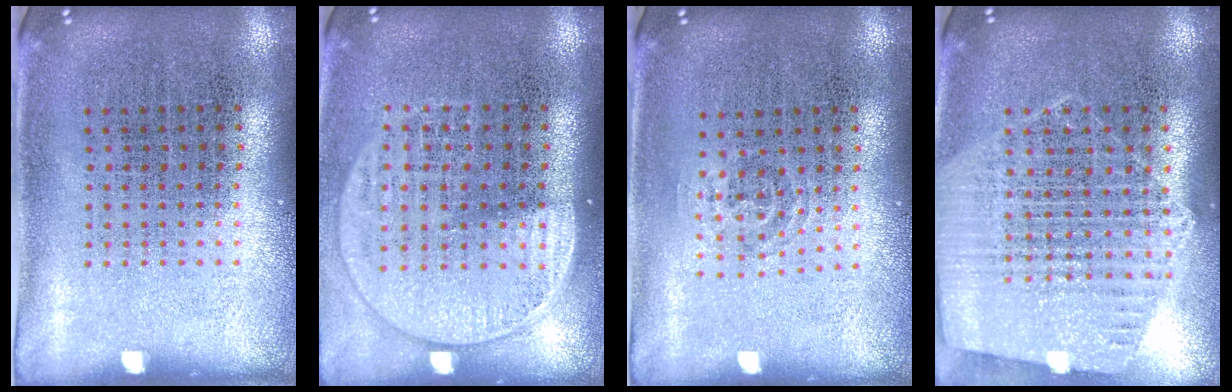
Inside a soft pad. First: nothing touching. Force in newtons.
{"total": 1.5, "press": 1.3, "slide": 0.8}
{"total": 0.9, "press": 0.6, "slide": 0.7}
{"total": 1.2, "press": 1.2, "slide": 0.1}